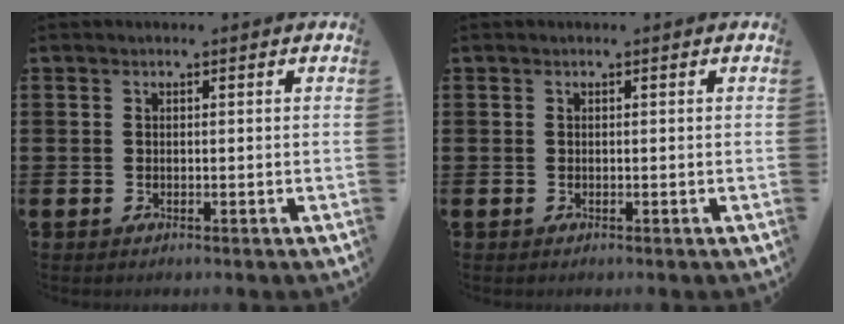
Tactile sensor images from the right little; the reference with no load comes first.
{"total": 0.0}